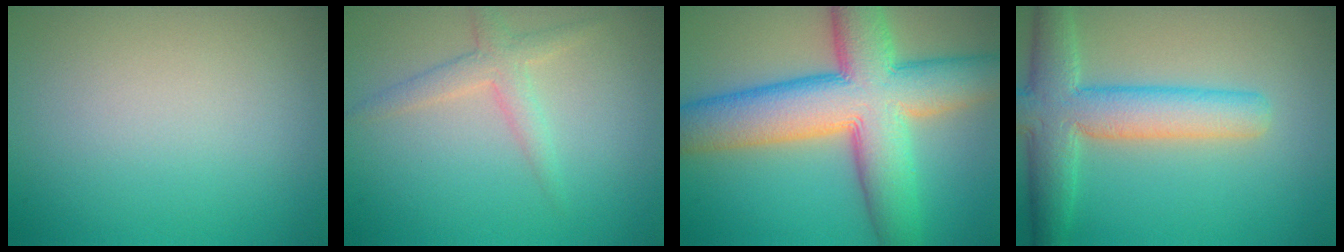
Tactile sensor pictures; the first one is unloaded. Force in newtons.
{"total": 2.4, "press": 2.4, "slide": 0.1}
{"total": 12.7, "press": 12.6, "slide": 0.5}
{"total": 6.8, "press": 6.8, "slide": 0.3}